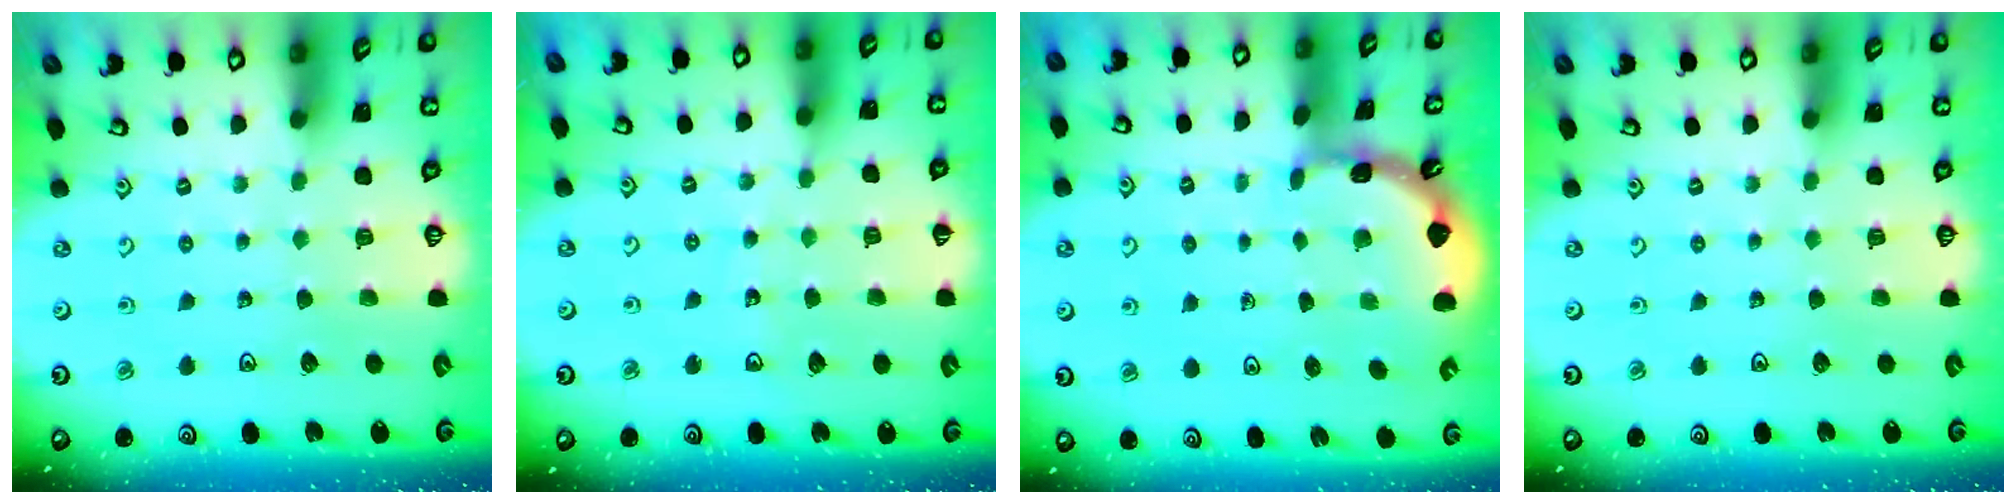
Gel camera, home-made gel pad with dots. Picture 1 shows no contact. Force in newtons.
{"total": 6.2, "press": 5.8, "slide": 2.2}
{"total": 1.7, "press": 1.7, "slide": 0.1}
{"total": 0.0}